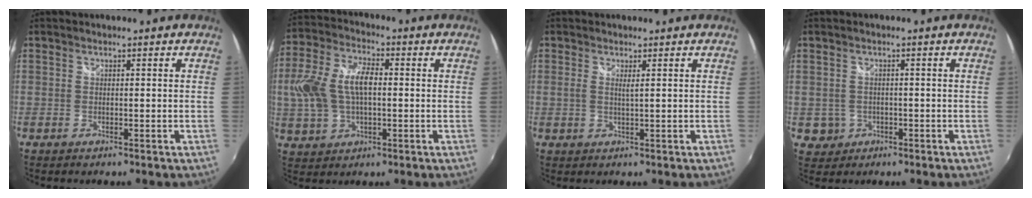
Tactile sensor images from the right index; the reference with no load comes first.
{"total": 12.5, "force": [0.3, 7.3, 10.1], "torque": [-0.216, 0.017, 0.007]}
{"total": 1.2, "force": [0.5, 0.0, 1.0], "torque": [-0.020, -0.002, 0.008]}
{"total": 3.2, "force": [-0.5, 3.2, 0.5], "torque": [-0.015, 0.003, 0.002]}